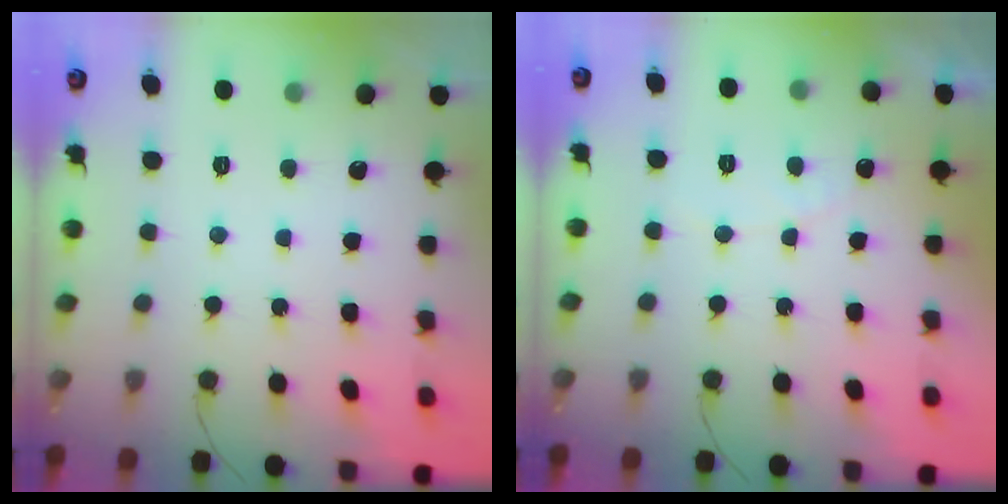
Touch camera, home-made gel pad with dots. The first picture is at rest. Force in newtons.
{"total": 4.2, "press": 4.2, "slide": 0.3}